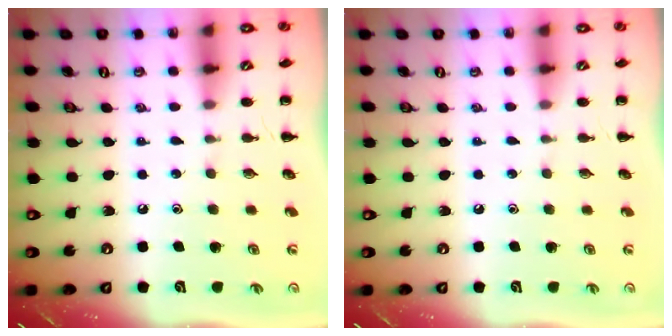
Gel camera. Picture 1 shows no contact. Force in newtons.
{"total": 0.0}